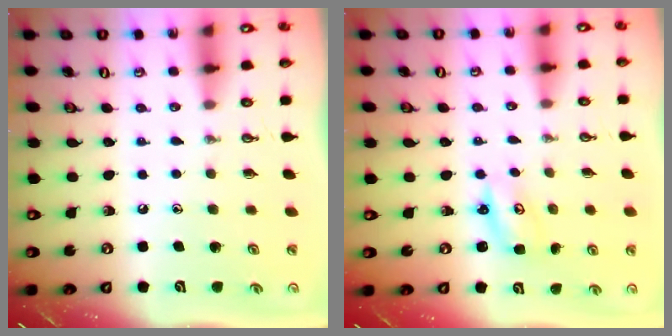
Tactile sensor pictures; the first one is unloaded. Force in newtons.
{"total": 2.7, "press": 2.7, "slide": 0.2}